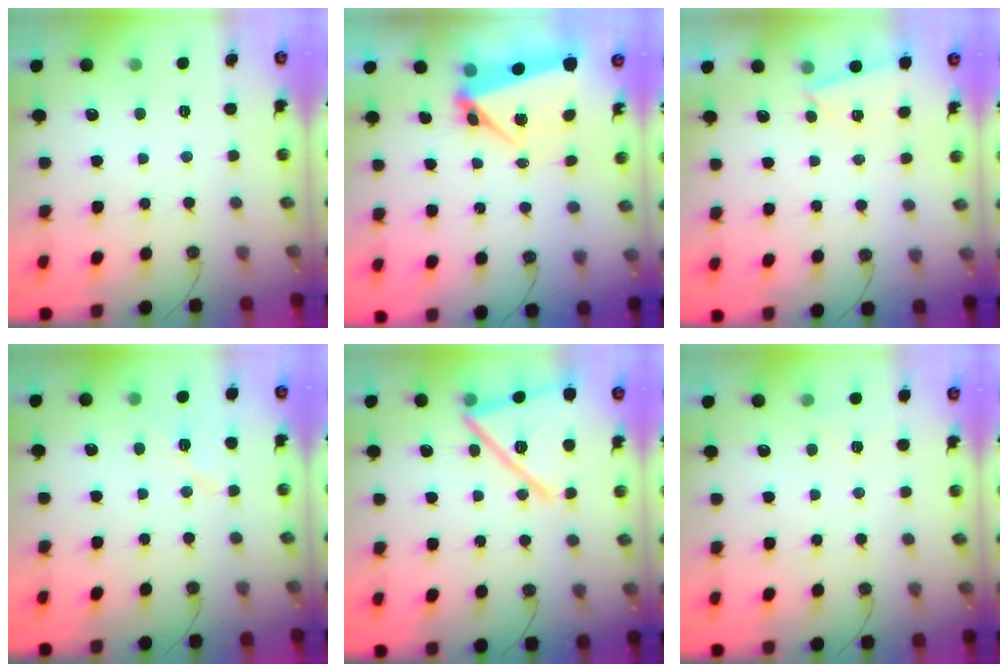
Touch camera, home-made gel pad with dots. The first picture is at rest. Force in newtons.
{"total": 6.8, "press": 6.5, "slide": 2.2}
{"total": 2.9, "press": 2.1, "slide": 2.0}
{"total": 7.9, "press": 7.9, "slide": 0.7}
{"total": 20.3, "press": 20.2, "slide": 2.3}
{"total": 4.7, "press": 2.5, "slide": 4.0}